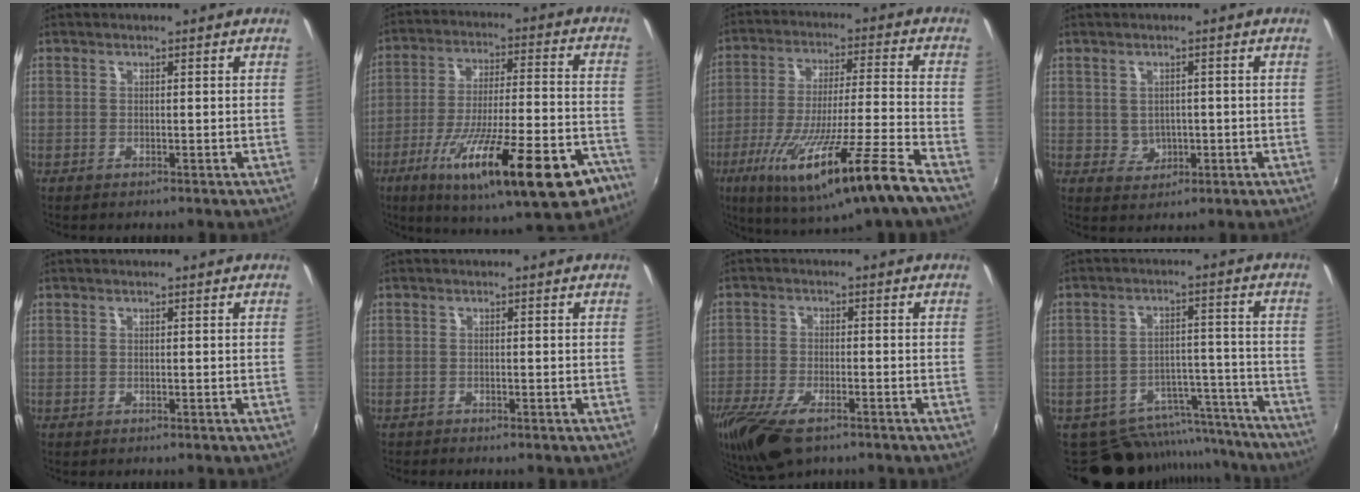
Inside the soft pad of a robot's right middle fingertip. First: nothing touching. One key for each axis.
{"total": 25.7, "fx": -14.9, "fy": 5.9, "fz": 20.1, "tx": -0.329, "ty": -0.057, "tz": -0.222}
{"total": 20.1, "fx": -12.4, "fy": -0.4, "fz": 15.8, "tx": -0.281, "ty": -0.068, "tz": -0.203}
{"total": 3.5, "fx": 0.0, "fy": 3.3, "fz": 1.1, "tx": -0.021, "ty": 0.006, "tz": 0.008}
{"total": 0.0}
{"total": 0.7, "fx": -0.7, "fy": 0.1, "fz": -0.1, "tx": 0.001, "ty": -0.005, "tz": -0.015}
{"total": 13.0, "fx": -8.3, "fy": 5.3, "fz": 8.5, "tx": -0.203, "ty": -0.047, "tz": -0.153}
{"total": 15.6, "fx": -13.5, "fy": 6.7, "fz": 3.8, "tx": -0.073, "ty": 0.037, "tz": -0.170}